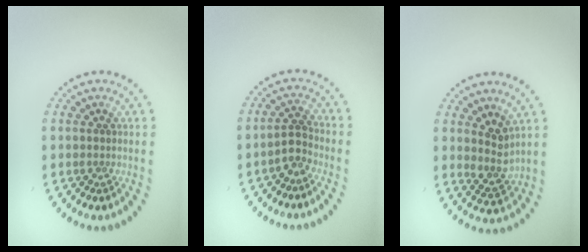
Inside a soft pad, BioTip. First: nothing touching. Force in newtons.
{"total": 1.8, "press": 1.4, "slide": 1.1}
{"total": 2.7, "press": 2.1, "slide": 1.7}